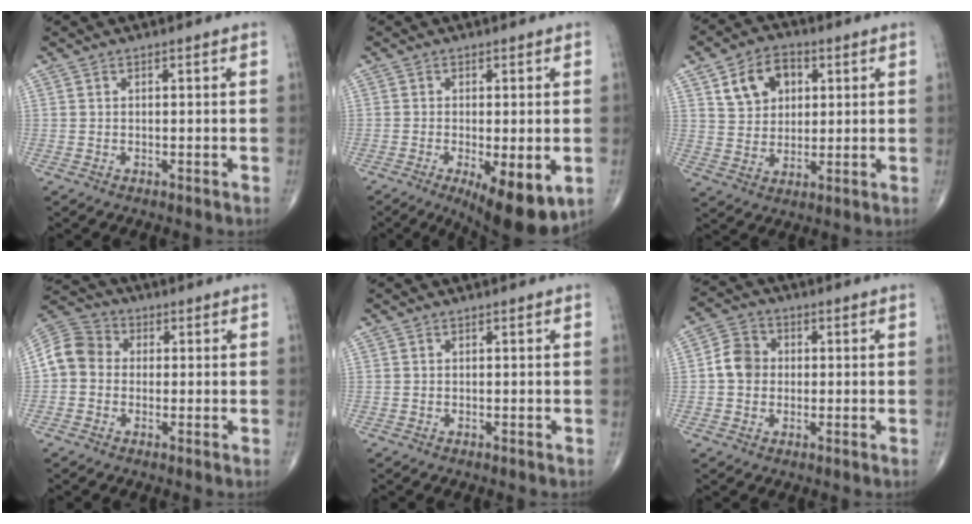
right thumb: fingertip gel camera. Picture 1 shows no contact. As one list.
[{"total": 11.7, "force": [-4.1, 4.0, 10.1], "torque": [-0.149, -0.020, -0.055]}, {"total": 9.5, "force": [3.7, 7.0, 5.3], "torque": [-0.060, -0.005, 0.066]}, {"total": 8.1, "force": [-0.2, 7.1, 3.9], "torque": [-0.061, 0.028, -0.019]}, {"total": 0.0}, {"total": 6.0, "force": [-0.1, 5.2, 3.1], "torque": [-0.044, 0.015, -0.011]}]